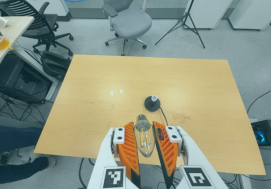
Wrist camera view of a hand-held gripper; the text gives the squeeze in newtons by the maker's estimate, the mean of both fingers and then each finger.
{"total": 13.5, "left": 14.3, "right": 12.7}